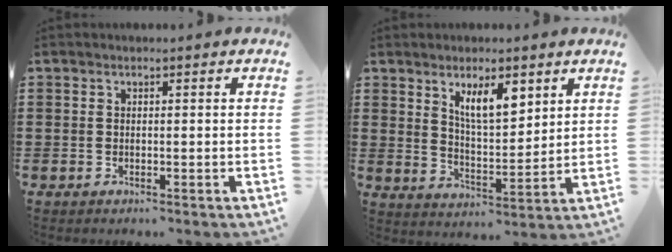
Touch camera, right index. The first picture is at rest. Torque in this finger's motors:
{"motor_torque": [0.50, 0.21, 0.32, 0.14]}